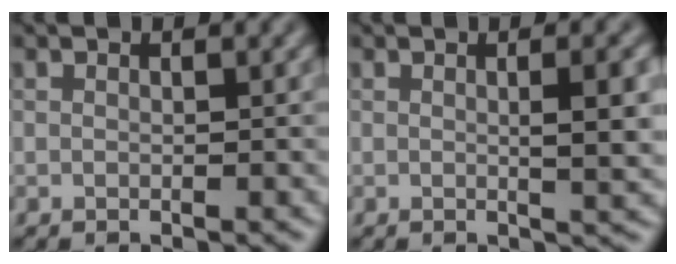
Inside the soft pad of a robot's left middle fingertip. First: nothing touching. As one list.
[{"total": 3.6, "force": [0.4, 0.9, 3.5], "torque": [-0.045, 0.004, 0.004]}]